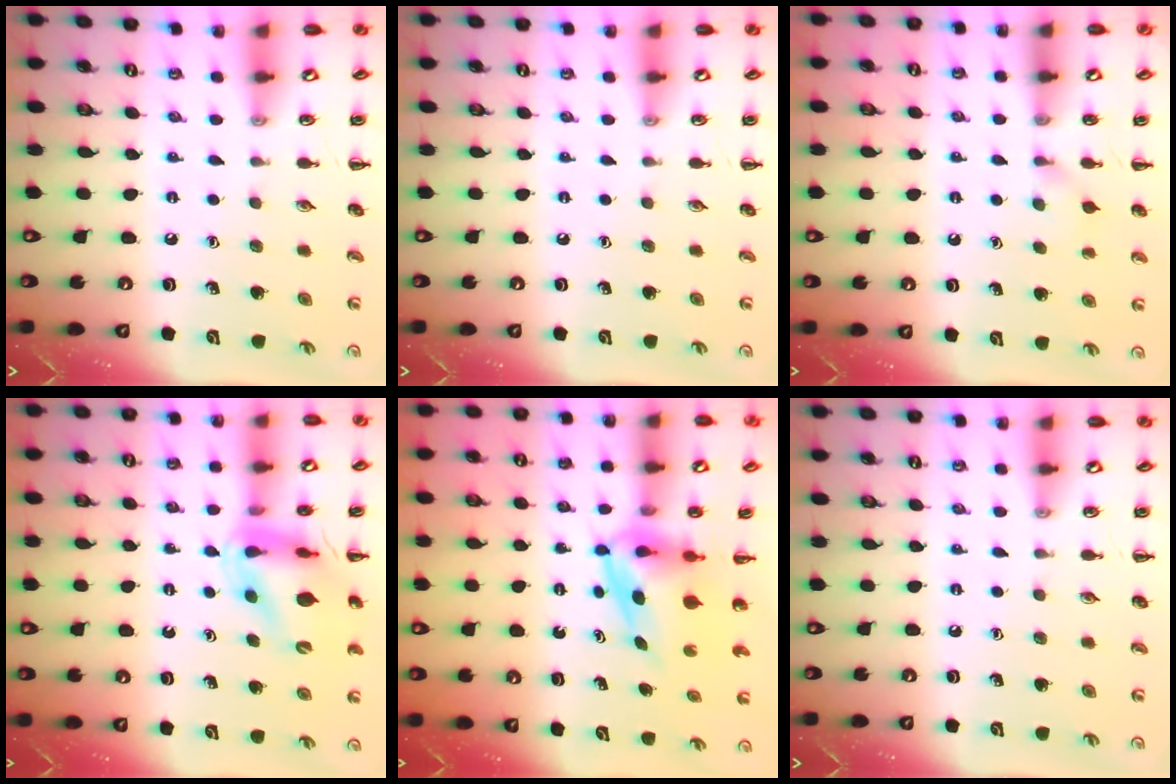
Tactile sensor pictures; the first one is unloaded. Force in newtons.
{"total": 0.0}
{"total": 3.5, "press": 3.3, "slide": 1.4}
{"total": 12.4, "press": 11.9, "slide": 3.4}
{"total": 5.6, "press": 5.5, "slide": 0.9}
{"total": 0.0}